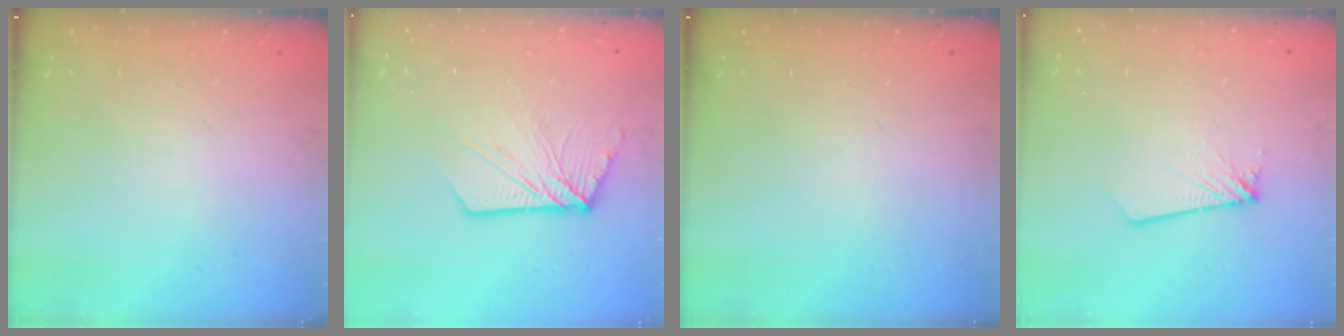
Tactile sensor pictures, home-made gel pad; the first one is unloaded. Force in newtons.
{"total": 11.5, "press": 11.4, "slide": 1.0}
{"total": 0.0}
{"total": 1.8, "press": 1.8, "slide": 0.2}